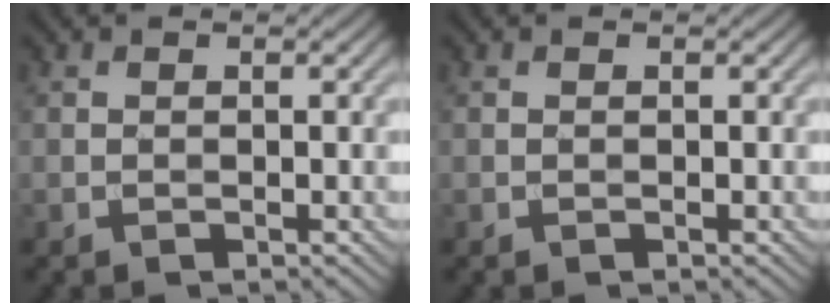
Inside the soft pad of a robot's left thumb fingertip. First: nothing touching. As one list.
[{"total": 0.0}]